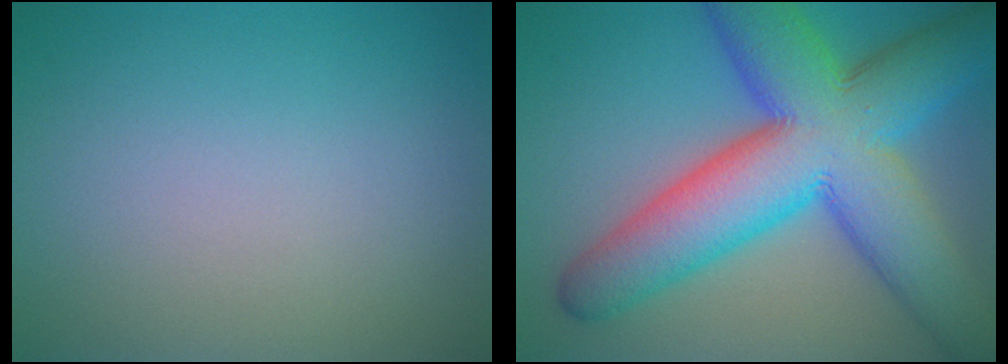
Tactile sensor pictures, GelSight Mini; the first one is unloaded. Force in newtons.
{"total": 14.5, "press": 14.5, "slide": 0.2}